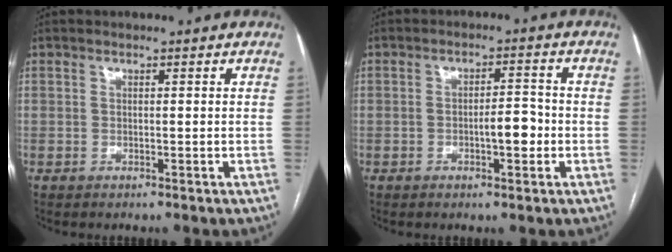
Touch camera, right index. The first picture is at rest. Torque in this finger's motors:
{"motor_torque": [0.59, -0.19, 0.26, 0.07]}